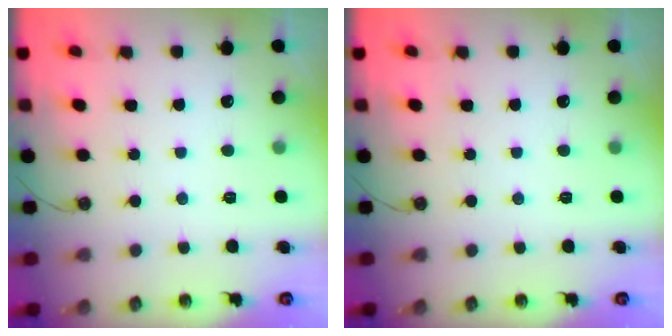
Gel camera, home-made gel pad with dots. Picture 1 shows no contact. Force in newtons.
{"total": 0.0}